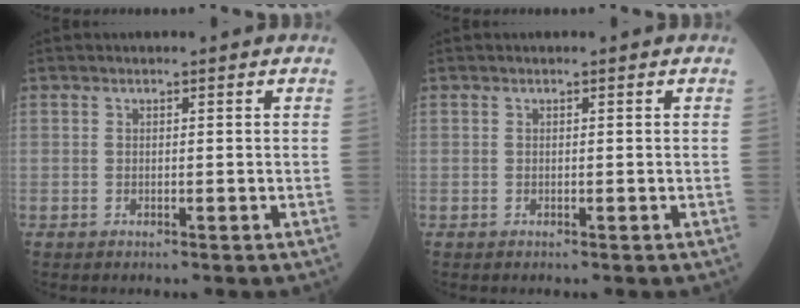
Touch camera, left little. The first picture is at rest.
{"total": 0.0}